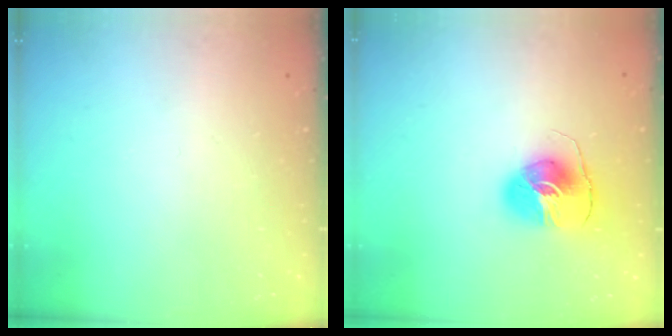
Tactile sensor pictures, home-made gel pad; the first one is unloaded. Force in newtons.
{"total": 8.2, "press": 8.1, "slide": 1.3}